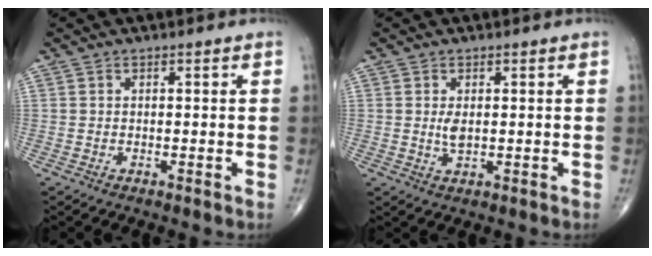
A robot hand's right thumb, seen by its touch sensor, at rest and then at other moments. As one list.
[{"total": 2.4, "force": [0.3, 1.1, 2.1], "torque": [-0.039, -0.005, 0.007]}]